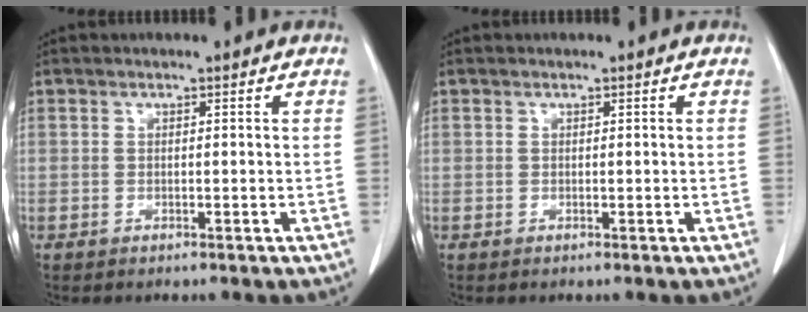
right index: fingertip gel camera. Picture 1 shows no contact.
{"total": 0.0}